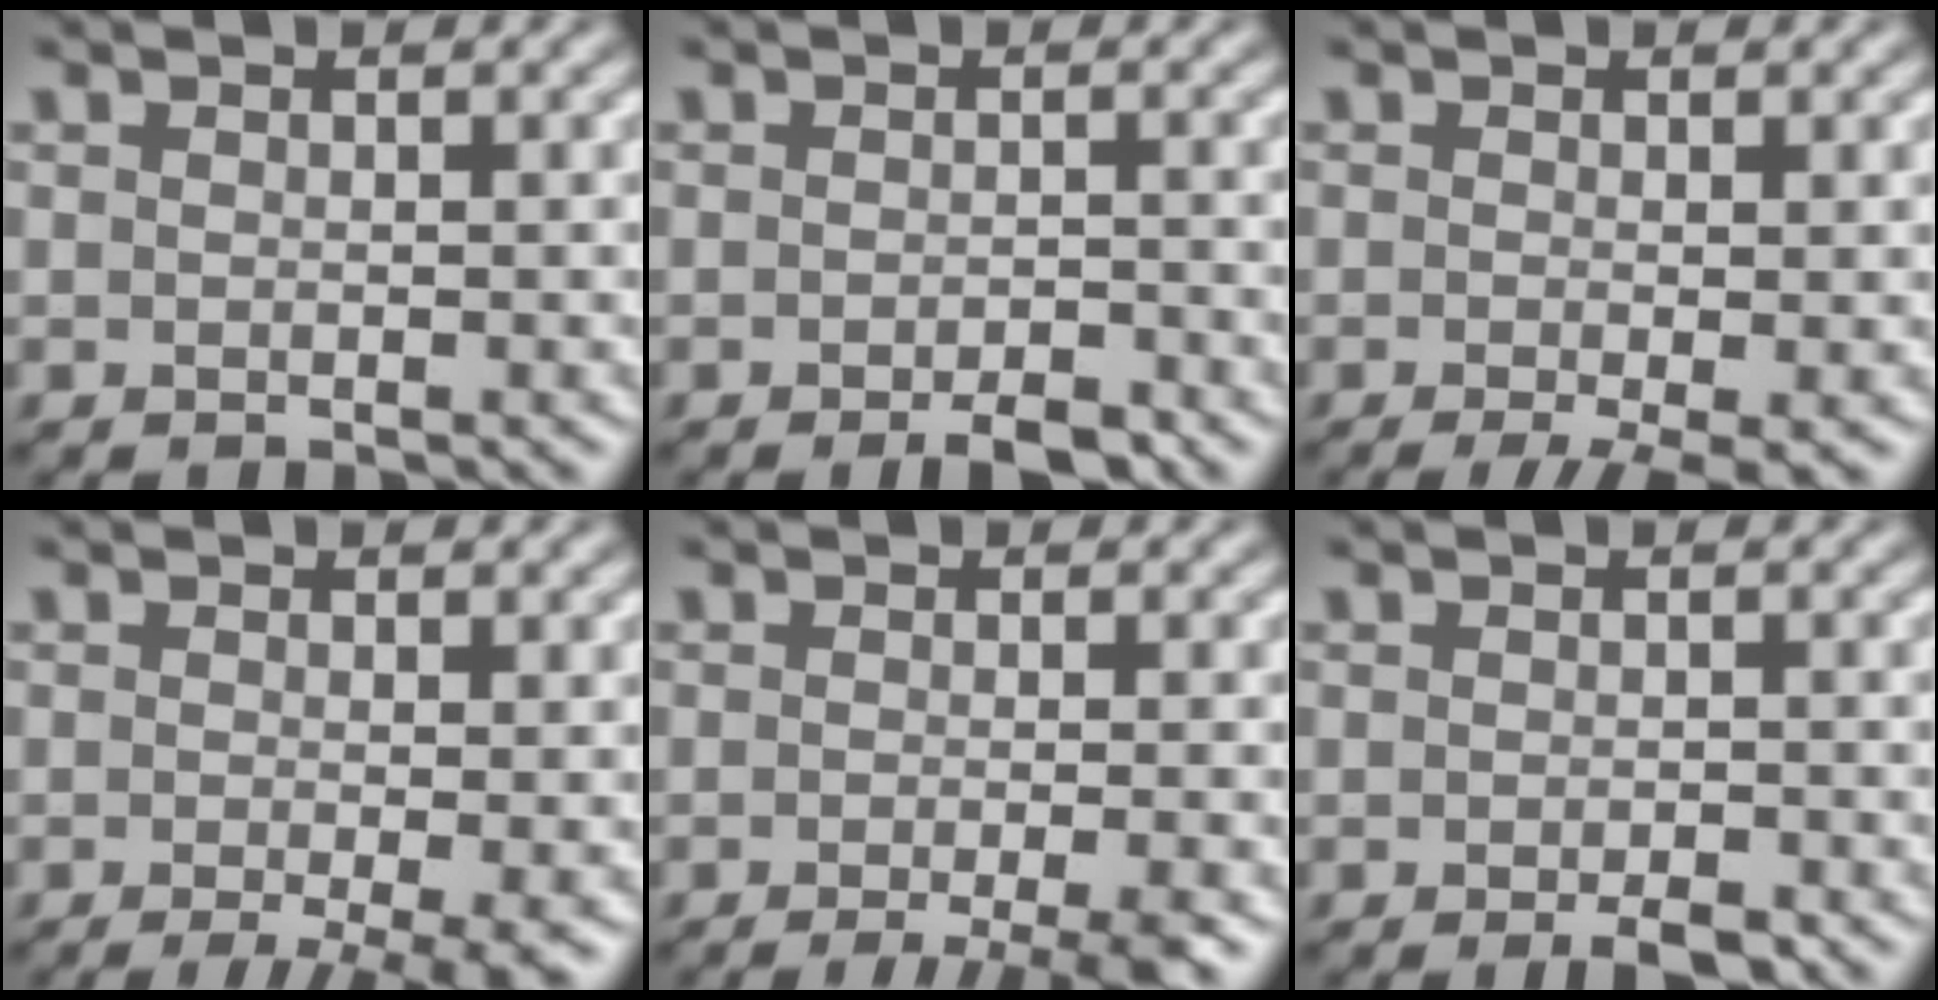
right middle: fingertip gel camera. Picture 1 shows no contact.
{"total": 2.6, "force": [-1.8, 0.8, 1.6], "torque": [-0.023, 0.000, -0.028]}
{"total": 3.3, "force": [-1.4, 0.6, 2.9], "torque": [-0.047, -0.009, -0.023]}
{"total": 4.9, "force": [-1.9, 1.1, 4.4], "torque": [-0.062, -0.013, -0.026]}
{"total": 4.8, "force": [-2.6, 1.0, 3.9], "torque": [-0.041, -0.005, -0.041]}
{"total": 2.0, "force": [-1.3, 0.5, 1.5], "torque": [-0.022, -0.002, -0.019]}